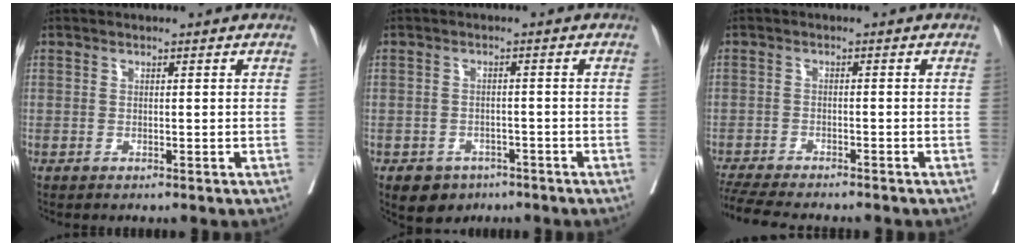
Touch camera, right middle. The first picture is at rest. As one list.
[{"total": 4.3, "force": [-2.8, 3.1, 1.1], "torque": [-0.015, 0.003, -0.035]}, {"total": 10.5, "force": [-9.3, 1.4, 4.6], "torque": [-0.076, -0.017, -0.142]}]